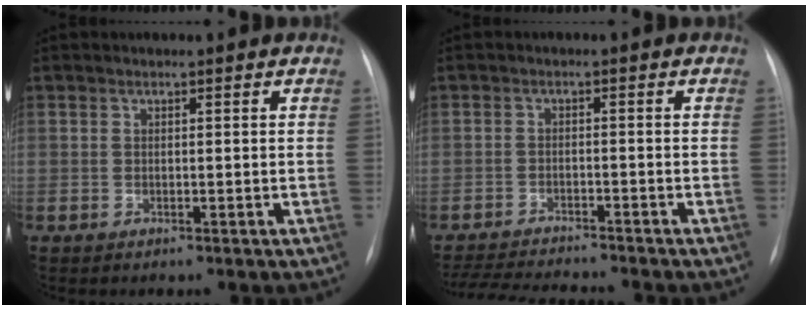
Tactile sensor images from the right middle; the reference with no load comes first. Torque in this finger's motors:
{"motor_torque": [0.04, -0.05, 0.01, 0.01]}